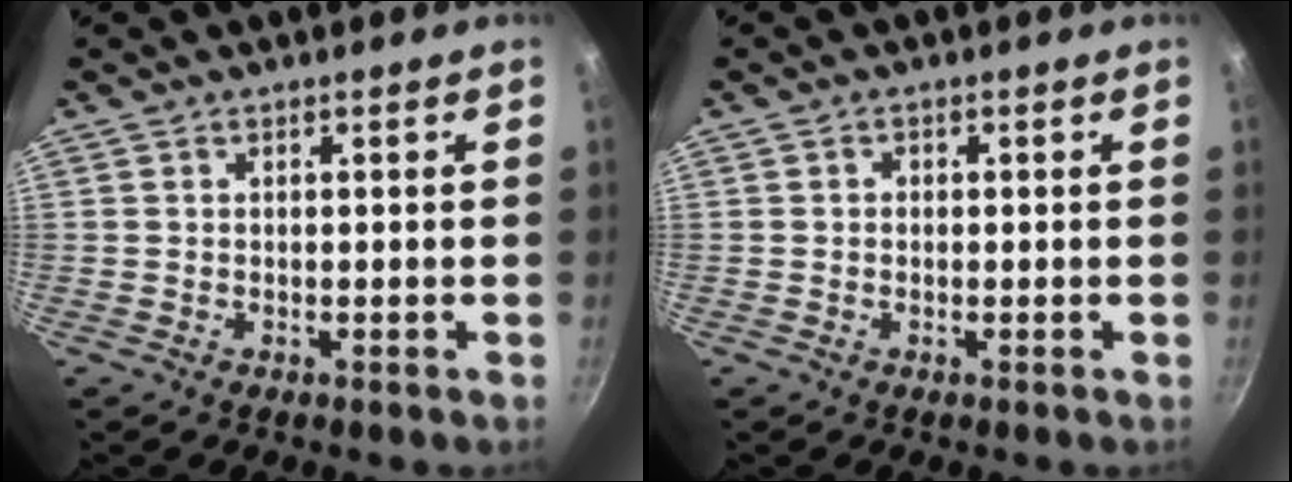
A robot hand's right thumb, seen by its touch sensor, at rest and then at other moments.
{"total": 1.0, "force": [0.0, 0.8, 0.5], "torque": [-0.006, 0.006, -0.001]}